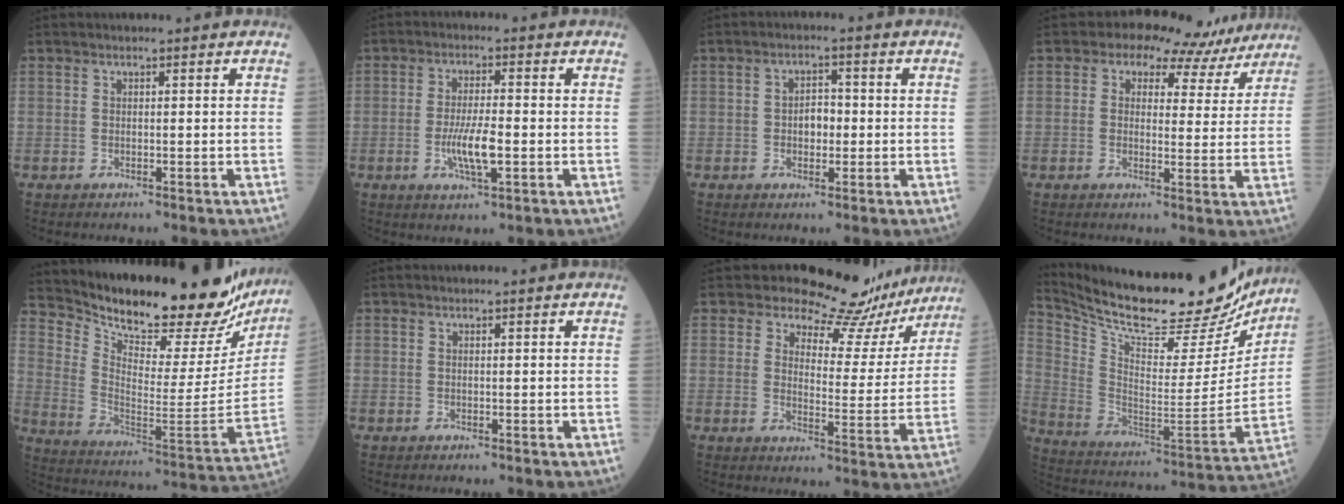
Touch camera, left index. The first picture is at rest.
{"total": 5.7, "force": [-1.5, 1.0, 5.5], "torque": [-0.105, -0.008, -0.026]}
{"total": 3.2, "force": [-0.4, 1.9, 2.5], "torque": [-0.034, 0.009, -0.007]}
{"total": 9.4, "force": [7.1, 5.4, 2.8], "torque": [-0.012, 0.022, 0.065]}
{"total": 27.9, "force": [25.3, 5.3, 10.6], "torque": [-0.174, -0.085, 0.348]}
{"total": 0.0}
{"total": 13.9, "force": [13.2, 3.8, 2.4], "torque": [-0.010, -0.046, 0.138]}
{"total": 27.7, "force": [24.6, 5.7, 11.3], "torque": [-0.191, -0.053, 0.356]}